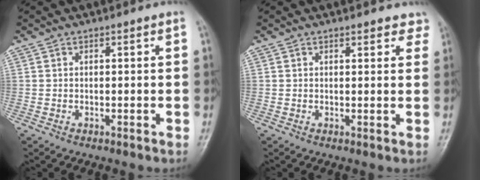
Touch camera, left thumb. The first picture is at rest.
{"total": 4.1, "force": [3.4, 1.7, 1.5], "torque": [0.014, -0.011, 0.029]}